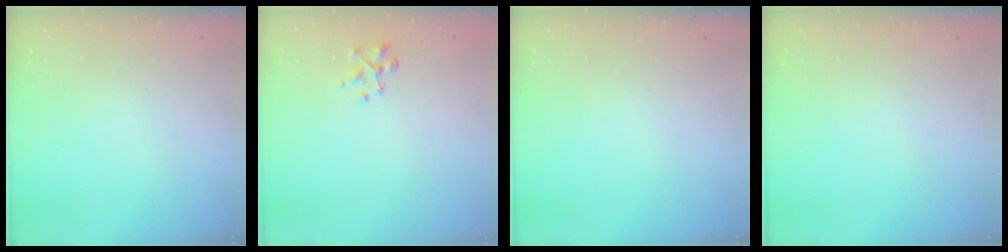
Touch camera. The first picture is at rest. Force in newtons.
{"total": 2.6, "press": 2.6, "slide": 0.5}
{"total": 0.0}
{"total": 0.0}